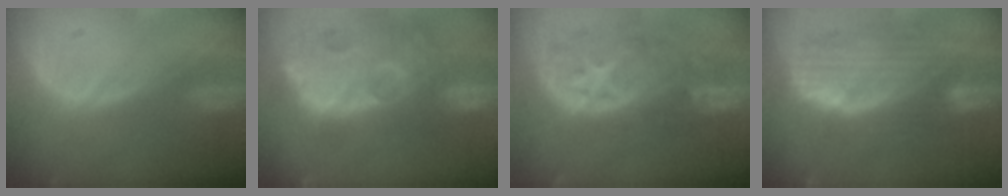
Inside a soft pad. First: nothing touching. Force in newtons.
{"total": 14.0, "press": 12.4, "slide": 6.4}
{"total": 11.1, "press": 9.8, "slide": 5.2}
{"total": 10.4, "press": 9.1, "slide": 5.0}